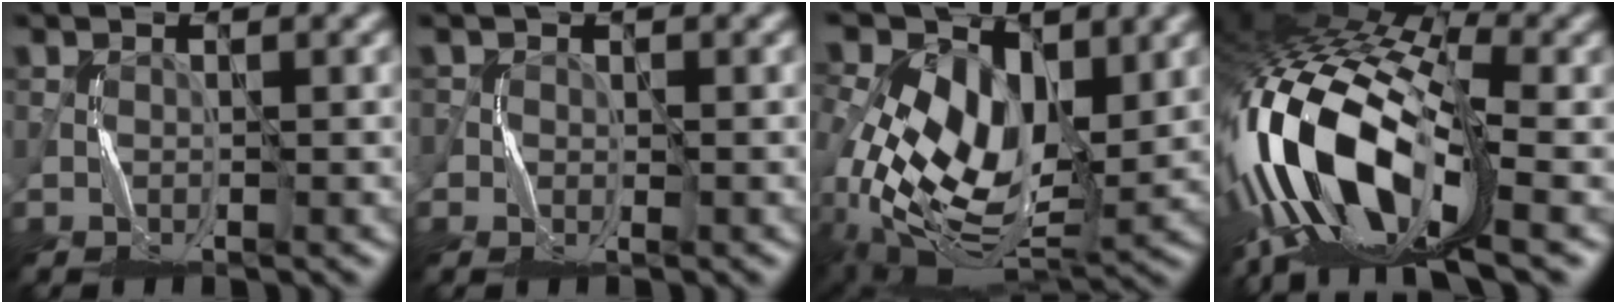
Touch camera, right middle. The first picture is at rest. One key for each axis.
{"total": 1.2, "fx": -0.3, "fy": 1.0, "fz": 0.6, "tx": -0.009, "ty": -0.004, "tz": -0.008}
{"total": 15.3, "fx": 0.5, "fy": 9.6, "fz": 11.9, "tx": -0.238, "ty": 0.001, "tz": 0.020}
{"total": 17.0, "fx": -3.9, "fy": 8.3, "fz": 14.4, "tx": -0.307, "ty": 0.003, "tz": -0.077}